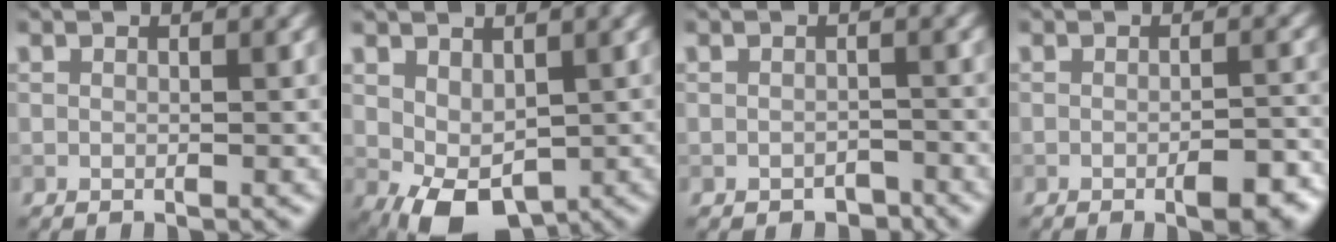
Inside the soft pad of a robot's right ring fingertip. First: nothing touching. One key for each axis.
{"total": 4.5, "fx": -0.3, "fy": 2.8, "fz": 3.5, "tx": -0.069, "ty": -0.006, "tz": 0.000}
{"total": 1.4, "fx": -1.0, "fy": 0.9, "fz": 0.5, "tx": -0.005, "ty": -0.003, "tz": -0.016}
{"total": 3.5, "fx": -1.7, "fy": 1.0, "fz": 2.9, "tx": -0.043, "ty": -0.005, "tz": -0.022}